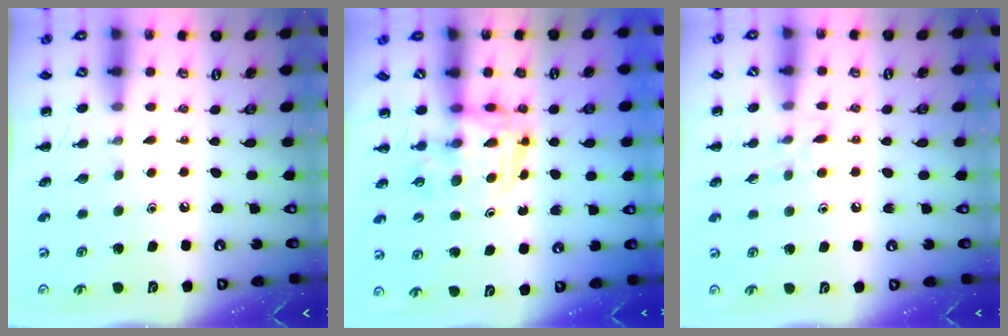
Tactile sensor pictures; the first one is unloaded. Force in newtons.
{"total": 3.4, "press": 3.3, "slide": 0.6}
{"total": 5.2, "press": 4.9, "slide": 1.8}